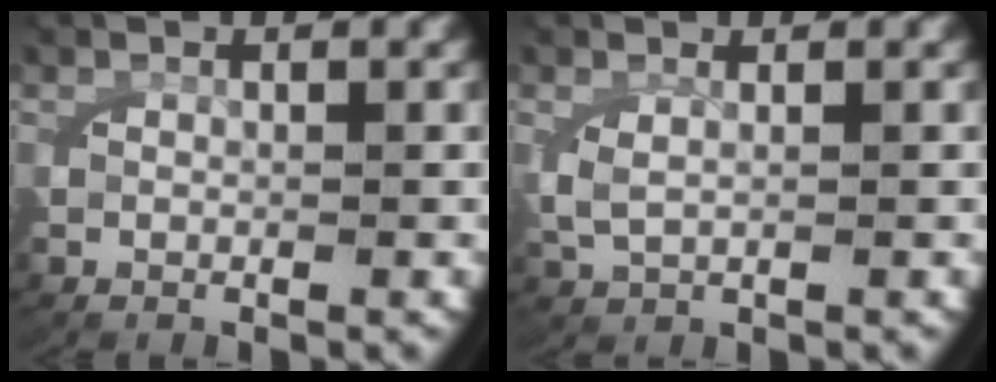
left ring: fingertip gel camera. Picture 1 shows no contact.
{"total": 2.2, "force": [0.4, 1.2, 1.7], "torque": [-0.054, -0.010, 0.018]}